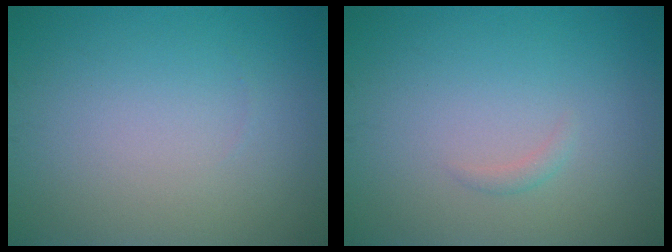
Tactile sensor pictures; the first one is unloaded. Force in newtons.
{"total": 0.7, "press": 0.7, "slide": 0.0}